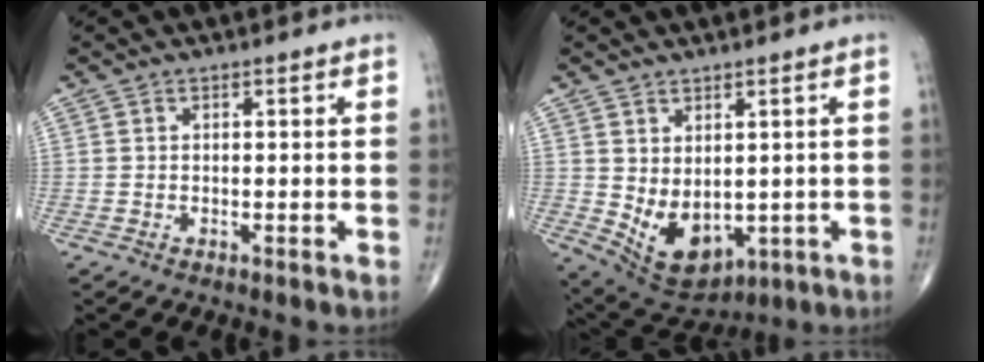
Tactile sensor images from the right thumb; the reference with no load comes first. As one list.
[{"total": 10.1, "force": [-0.6, 6.5, 7.7], "torque": [-0.110, -0.010, 0.024]}]